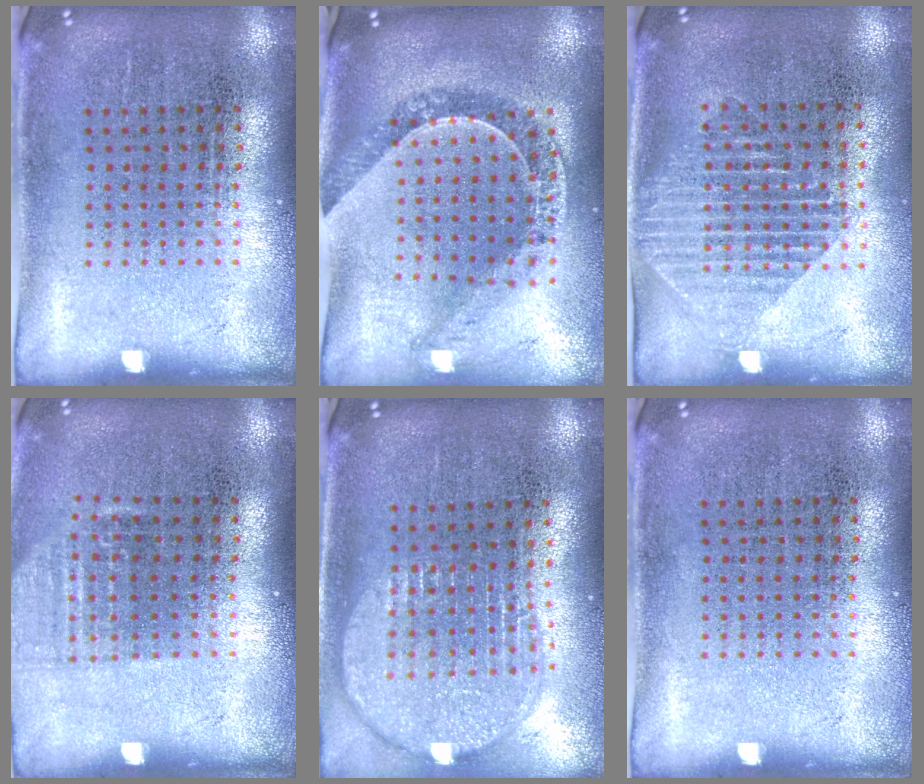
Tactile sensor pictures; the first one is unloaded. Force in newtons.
{"total": 1.1, "press": 1.1, "slide": 0.1}
{"total": 1.6, "press": 1.3, "slide": 0.8}
{"total": 1.0, "press": 0.9, "slide": 0.4}
{"total": 2.0, "press": 1.7, "slide": 1.1}
{"total": 0.0}